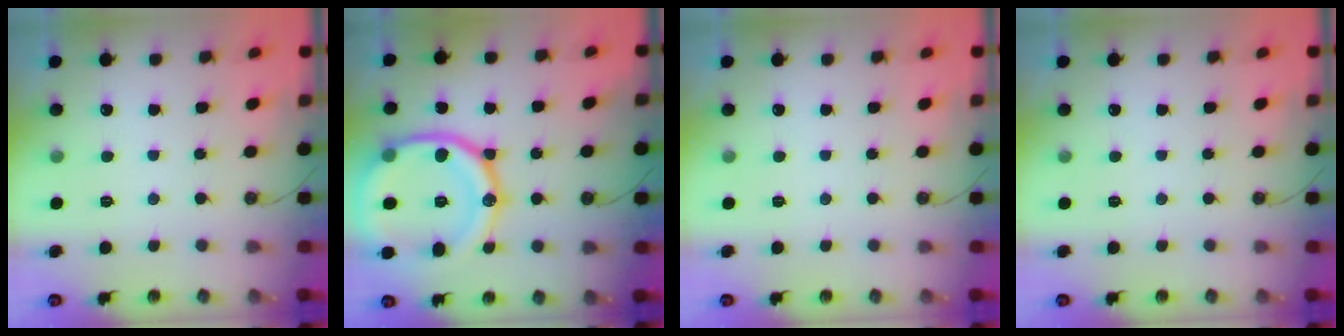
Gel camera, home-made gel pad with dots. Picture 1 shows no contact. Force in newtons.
{"total": 24.7, "press": 24.6, "slide": 2.7}
{"total": 0.0}
{"total": 0.0}